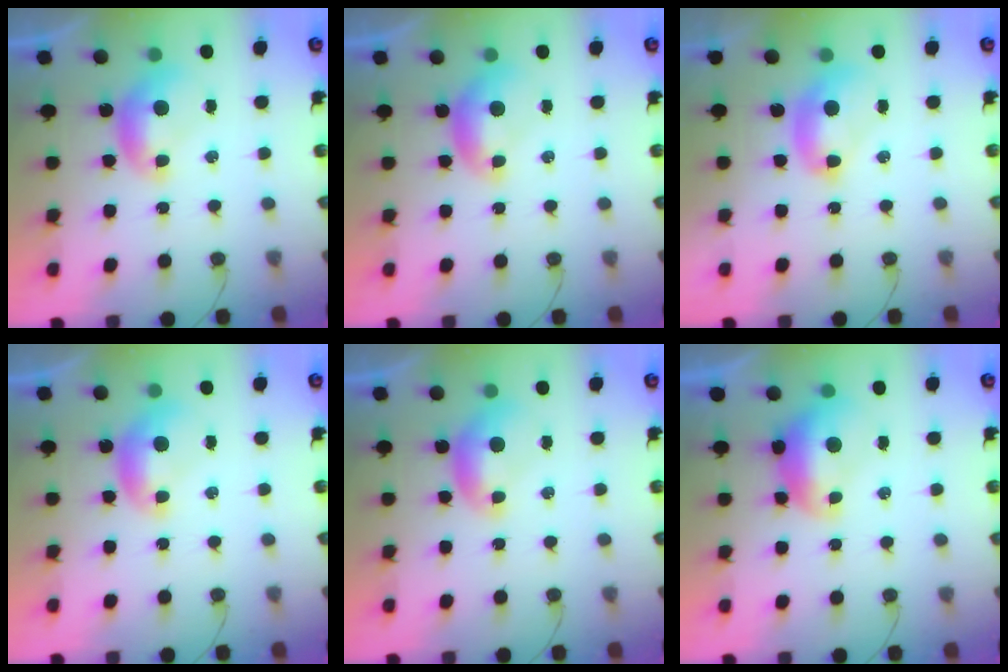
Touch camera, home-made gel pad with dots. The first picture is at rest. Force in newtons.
{"total": 0.0}
{"total": 2.7, "press": 2.7, "slide": 0.1}
{"total": 0.0}
{"total": 0.0}
{"total": 1.7, "press": 1.6, "slide": 0.6}